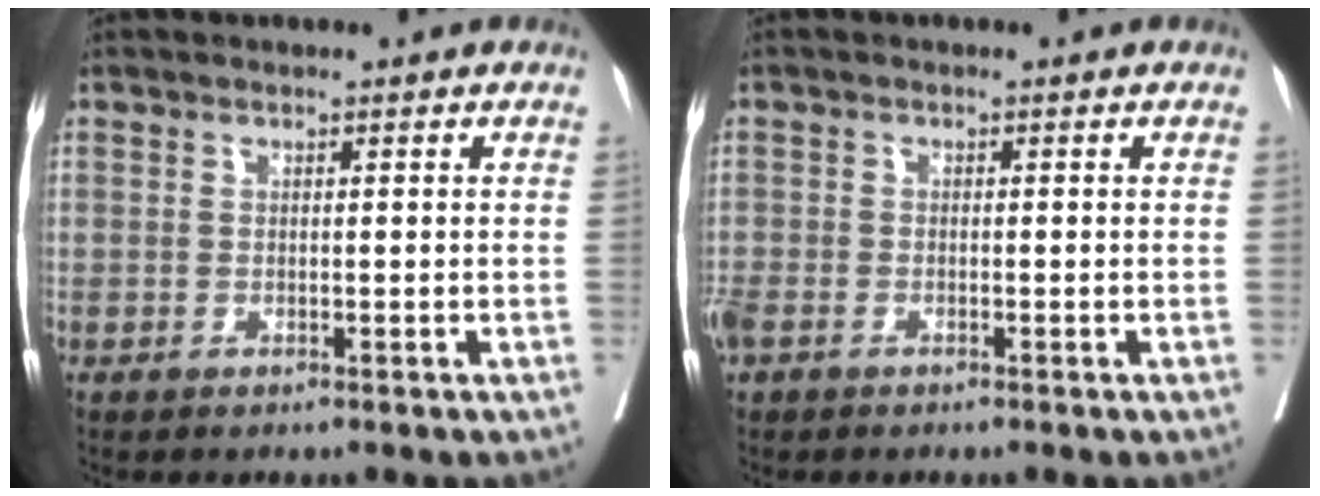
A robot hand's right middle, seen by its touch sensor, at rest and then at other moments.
{"total": 3.5, "force": [-2.1, 2.2, 1.7], "torque": [-0.045, -0.005, -0.041]}